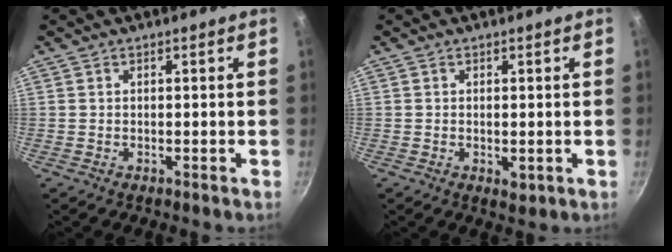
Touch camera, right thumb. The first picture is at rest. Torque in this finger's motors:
{"motor_torque": [-0.21, 0.12, 0.24, 0.29, 0.08]}